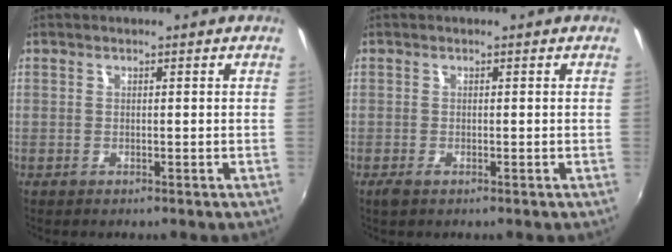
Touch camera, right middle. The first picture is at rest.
{"total": 1.4, "force": [-0.9, 0.5, 0.9], "torque": [-0.018, -0.006, -0.016]}